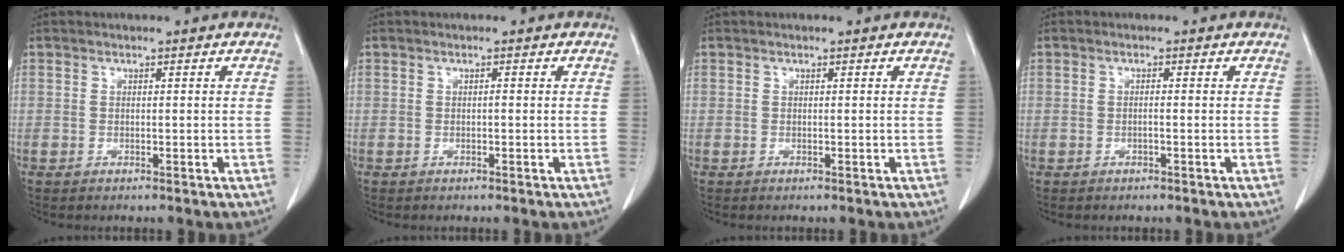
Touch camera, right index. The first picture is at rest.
{"total": 0.0}
{"total": 0.0}
{"total": 0.7, "force": [-0.2, 0.0, 0.6], "torque": [-0.010, 0.001, -0.004]}